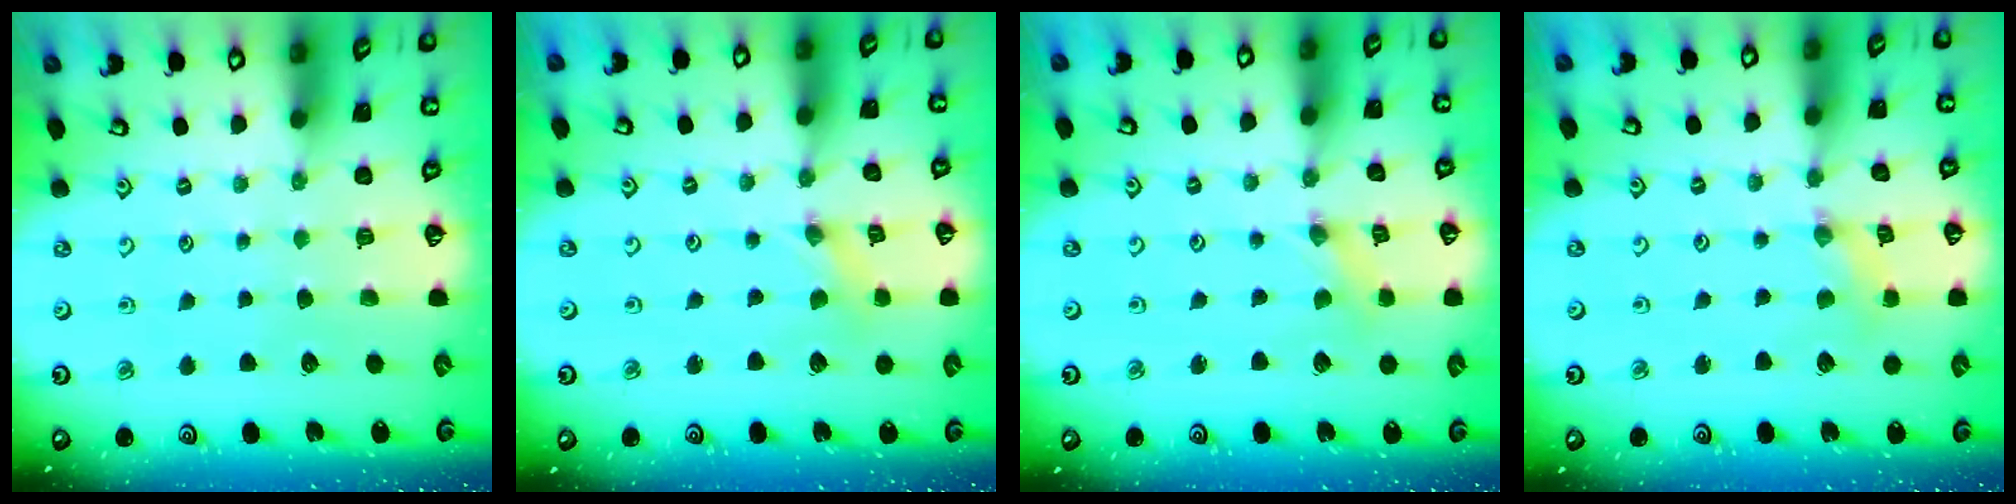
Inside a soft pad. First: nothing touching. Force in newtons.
{"total": 0.0}
{"total": 0.0}
{"total": 2.3, "press": 2.2, "slide": 0.3}